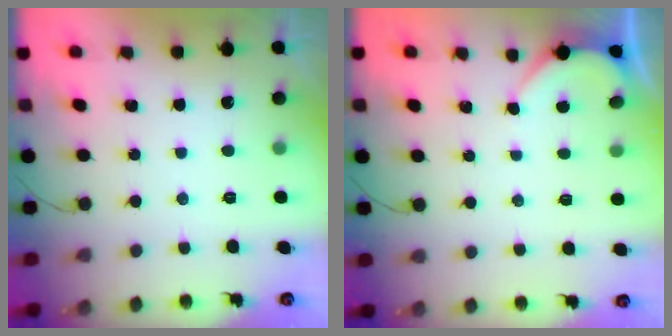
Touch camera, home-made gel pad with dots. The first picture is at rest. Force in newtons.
{"total": 2.7, "press": 2.6, "slide": 0.4}